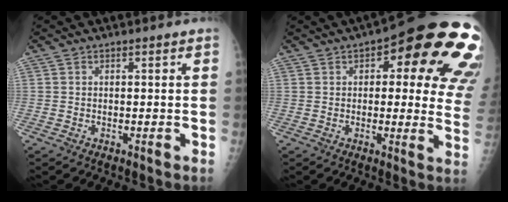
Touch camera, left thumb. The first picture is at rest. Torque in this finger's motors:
{"motor_torque": [0.79, 0.78, 1.41, -1.36, 0.13]}